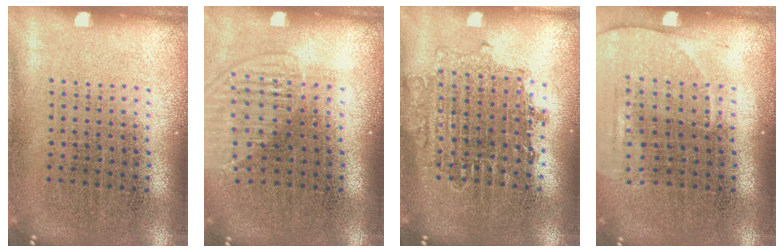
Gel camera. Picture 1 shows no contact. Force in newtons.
{"total": 1.4, "press": 1.3, "slide": 0.5}
{"total": 1.6, "press": 1.3, "slide": 0.9}
{"total": 1.4, "press": 1.3, "slide": 0.4}